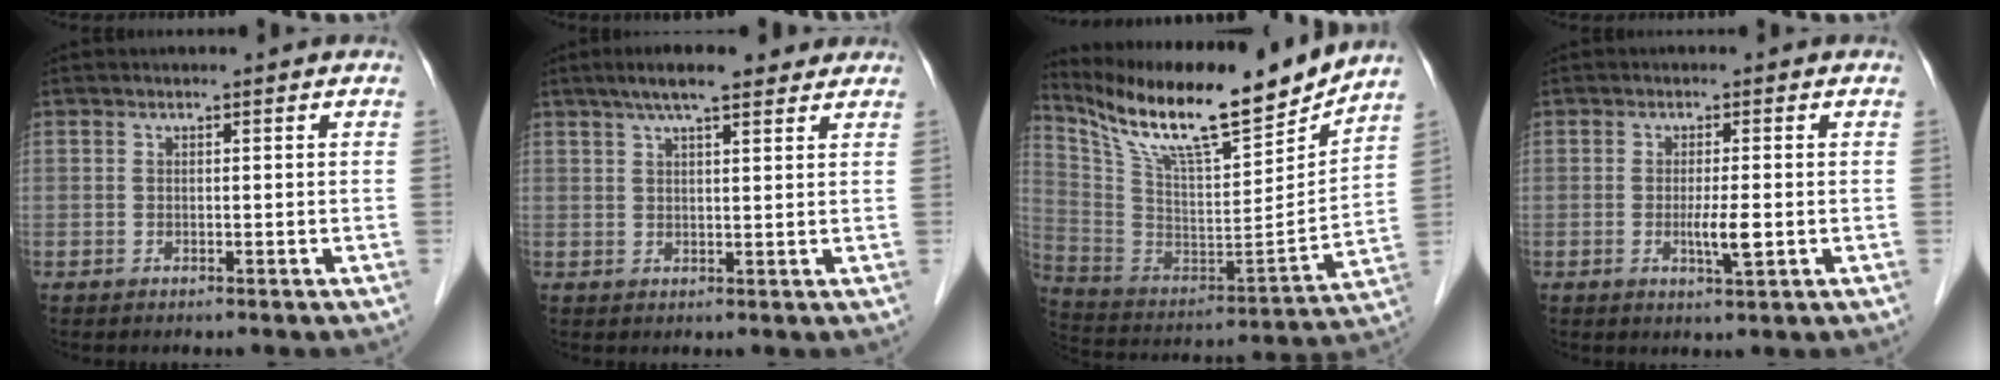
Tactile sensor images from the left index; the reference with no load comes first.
{"total": 8.0, "force": [6.1, 1.6, 4.9], "torque": [-0.077, 0.034, 0.094]}
{"total": 22.0, "force": [18.2, 2.8, 11.9], "torque": [-0.223, -0.016, 0.310]}
{"total": 3.2, "force": [-0.6, 0.2, 3.1], "torque": [-0.060, -0.007, -0.009]}